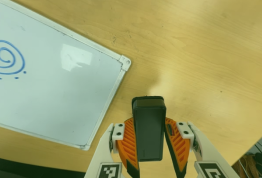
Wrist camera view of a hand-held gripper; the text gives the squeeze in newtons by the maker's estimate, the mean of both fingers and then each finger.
{"total": 7.9, "left": 6.8, "right": 9.0}